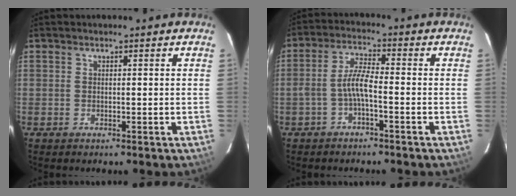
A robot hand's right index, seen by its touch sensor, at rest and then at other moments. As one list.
[{"total": 4.5, "force": [-2.0, 0.7, 4.0], "torque": [-0.089, 0.012, -0.038]}]